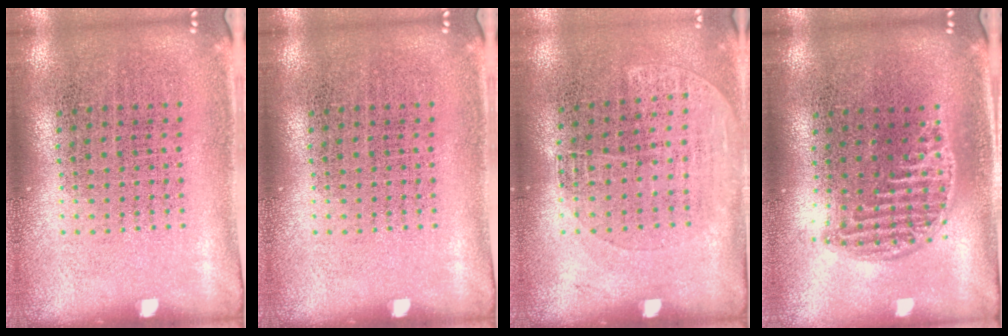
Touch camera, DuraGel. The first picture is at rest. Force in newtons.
{"total": 0.0}
{"total": 1.1, "press": 0.9, "slide": 0.6}
{"total": 1.2, "press": 1.0, "slide": 0.6}